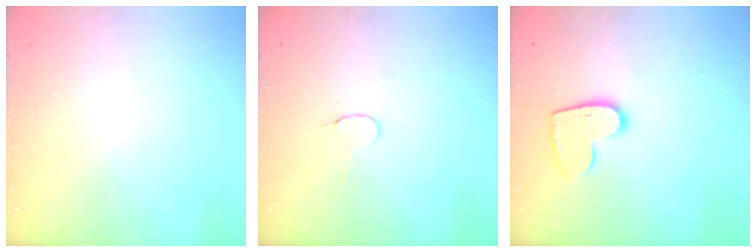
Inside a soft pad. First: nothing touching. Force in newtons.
{"total": 4.5, "press": 4.5, "slide": 0.4}
{"total": 10.3, "press": 10.3, "slide": 0.4}